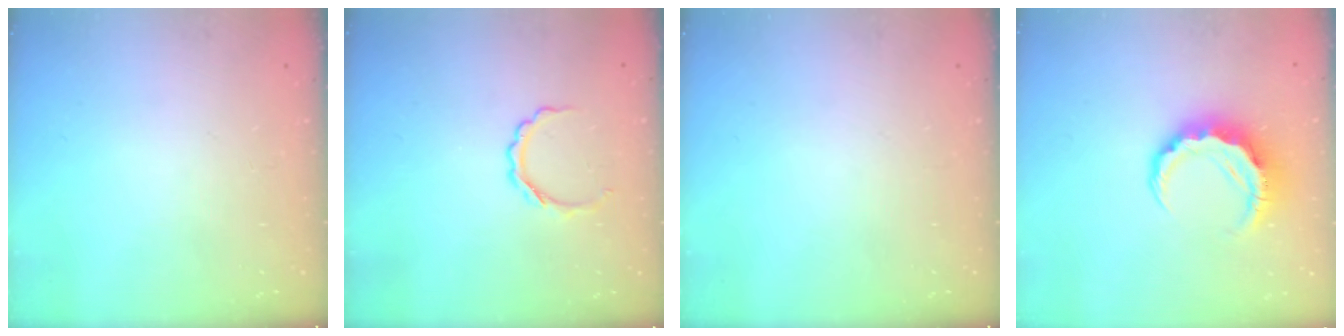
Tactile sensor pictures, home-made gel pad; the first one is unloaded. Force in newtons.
{"total": 4.5, "press": 4.4, "slide": 0.9}
{"total": 0.0}
{"total": 8.4, "press": 8.3, "slide": 1.4}